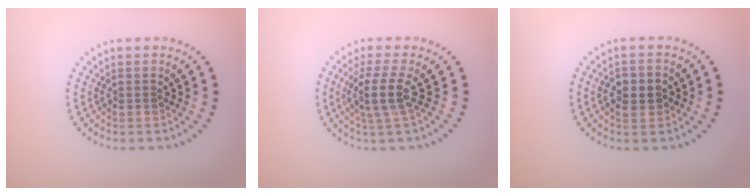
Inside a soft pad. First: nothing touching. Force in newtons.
{"total": 3.1, "press": 2.3, "slide": 2.1}
{"total": 2.6, "press": 2.6, "slide": 0.4}